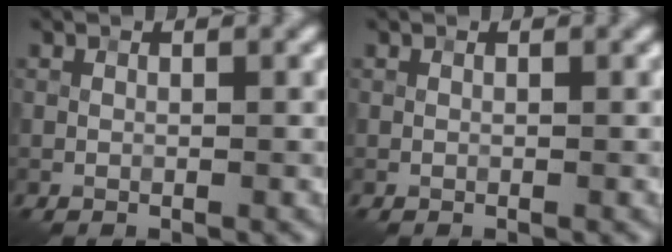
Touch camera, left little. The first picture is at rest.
{"total": 0.0}